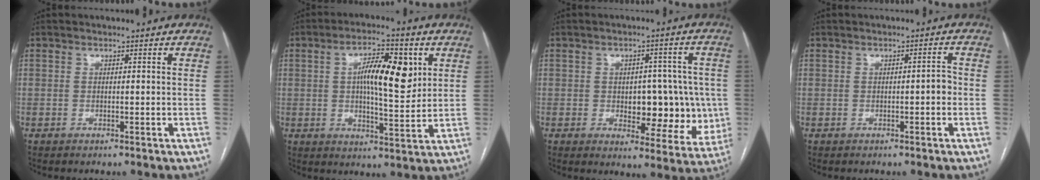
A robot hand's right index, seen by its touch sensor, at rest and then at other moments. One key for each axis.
{"total": 11.1, "fx": 2.6, "fy": 2.3, "fz": 10.5, "tx": -0.182, "ty": 0.012, "tz": 0.040}
{"total": 10.7, "fx": -0.6, "fy": 6.0, "fz": 8.9, "tx": -0.089, "ty": 0.019, "tz": 0.008}
{"total": 1.8, "fx": -0.3, "fy": 0.5, "fz": 1.7, "tx": -0.020, "ty": 0.004, "tz": -0.006}